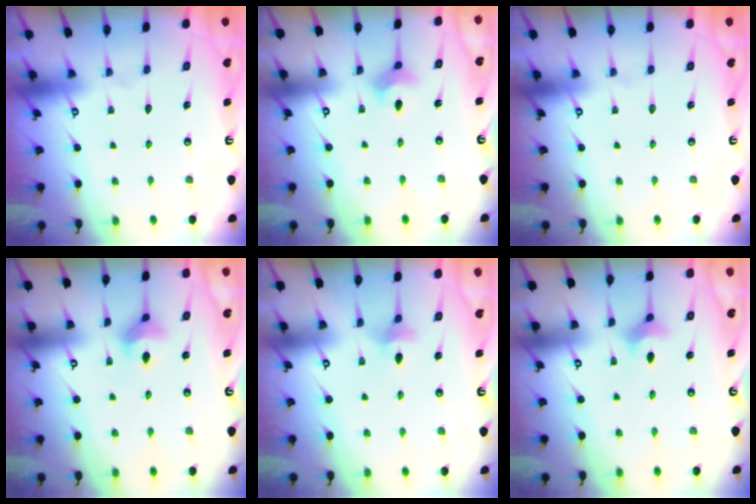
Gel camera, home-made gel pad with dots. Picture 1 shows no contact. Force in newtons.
{"total": 4.7, "press": 4.6, "slide": 0.7}
{"total": 0.0}
{"total": 4.6, "press": 4.6, "slide": 0.6}
{"total": 5.1, "press": 5.0, "slide": 0.8}
{"total": 2.7, "press": 2.7, "slide": 0.5}